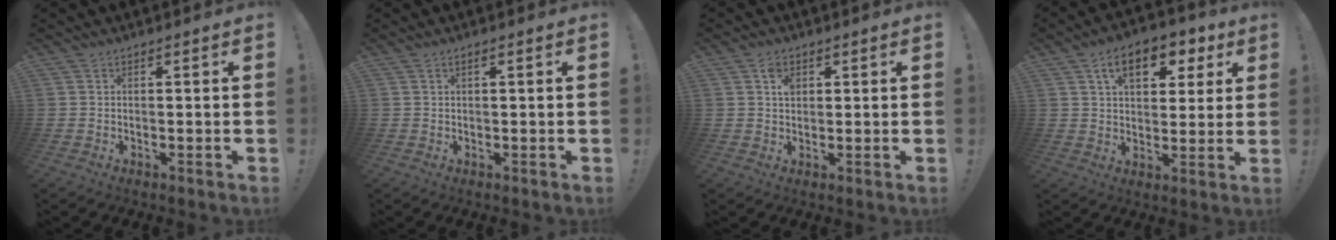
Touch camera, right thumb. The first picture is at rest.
{"total": 1.0, "force": [0.1, 0.0, 1.0], "torque": [-0.017, 0.000, 0.000]}
{"total": 2.8, "force": [1.1, 2.0, 1.6], "torque": [-0.016, -0.004, 0.016]}
{"total": 11.8, "force": [5.4, 6.9, 7.8], "torque": [-0.110, -0.016, 0.093]}